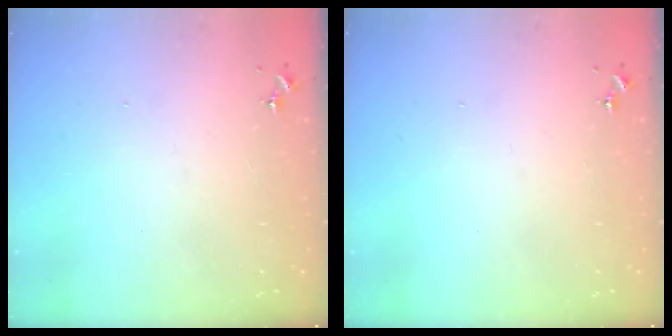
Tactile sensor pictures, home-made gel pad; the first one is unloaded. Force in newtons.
{"total": 0.0}